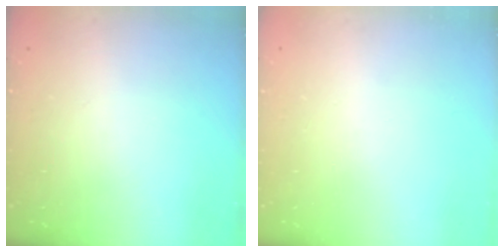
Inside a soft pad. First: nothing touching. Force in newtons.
{"total": 0.0}